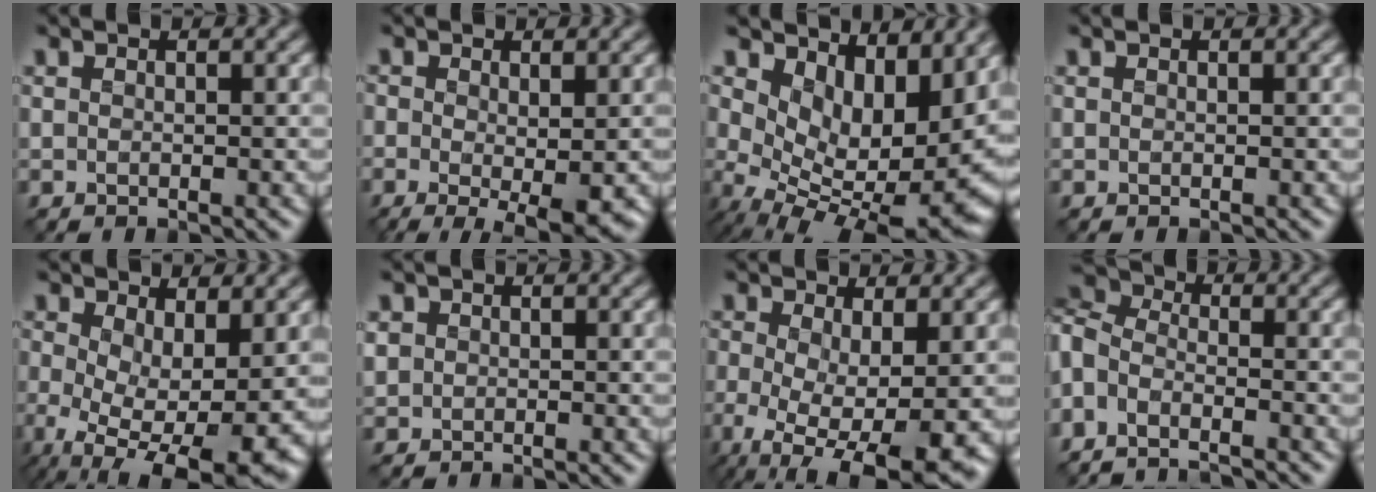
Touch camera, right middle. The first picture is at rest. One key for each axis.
{"total": 3.3, "fx": -0.9, "fy": 0.7, "fz": 3.1, "tx": -0.045, "ty": -0.012, "tz": -0.015}
{"total": 12.2, "fx": 1.0, "fy": 6.7, "fz": 10.1, "tx": -0.136, "ty": -0.020, "tz": 0.035}
{"total": 0.0}
{"total": 11.0, "fx": -2.3, "fy": 5.2, "fz": 9.4, "tx": -0.146, "ty": -0.031, "tz": -0.016}
{"total": 1.2, "fx": -0.7, "fy": 0.7, "fz": -0.6, "tx": 0.016, "ty": -0.001, "tz": -0.015}
{"total": 9.1, "fx": -3.2, "fy": 3.3, "fz": 7.8, "tx": -0.128, "ty": -0.026, "tz": -0.045}
{"total": 7.8, "fx": -6.2, "fy": 3.7, "fz": 2.8, "tx": -0.047, "ty": 0.000, "tz": -0.102}